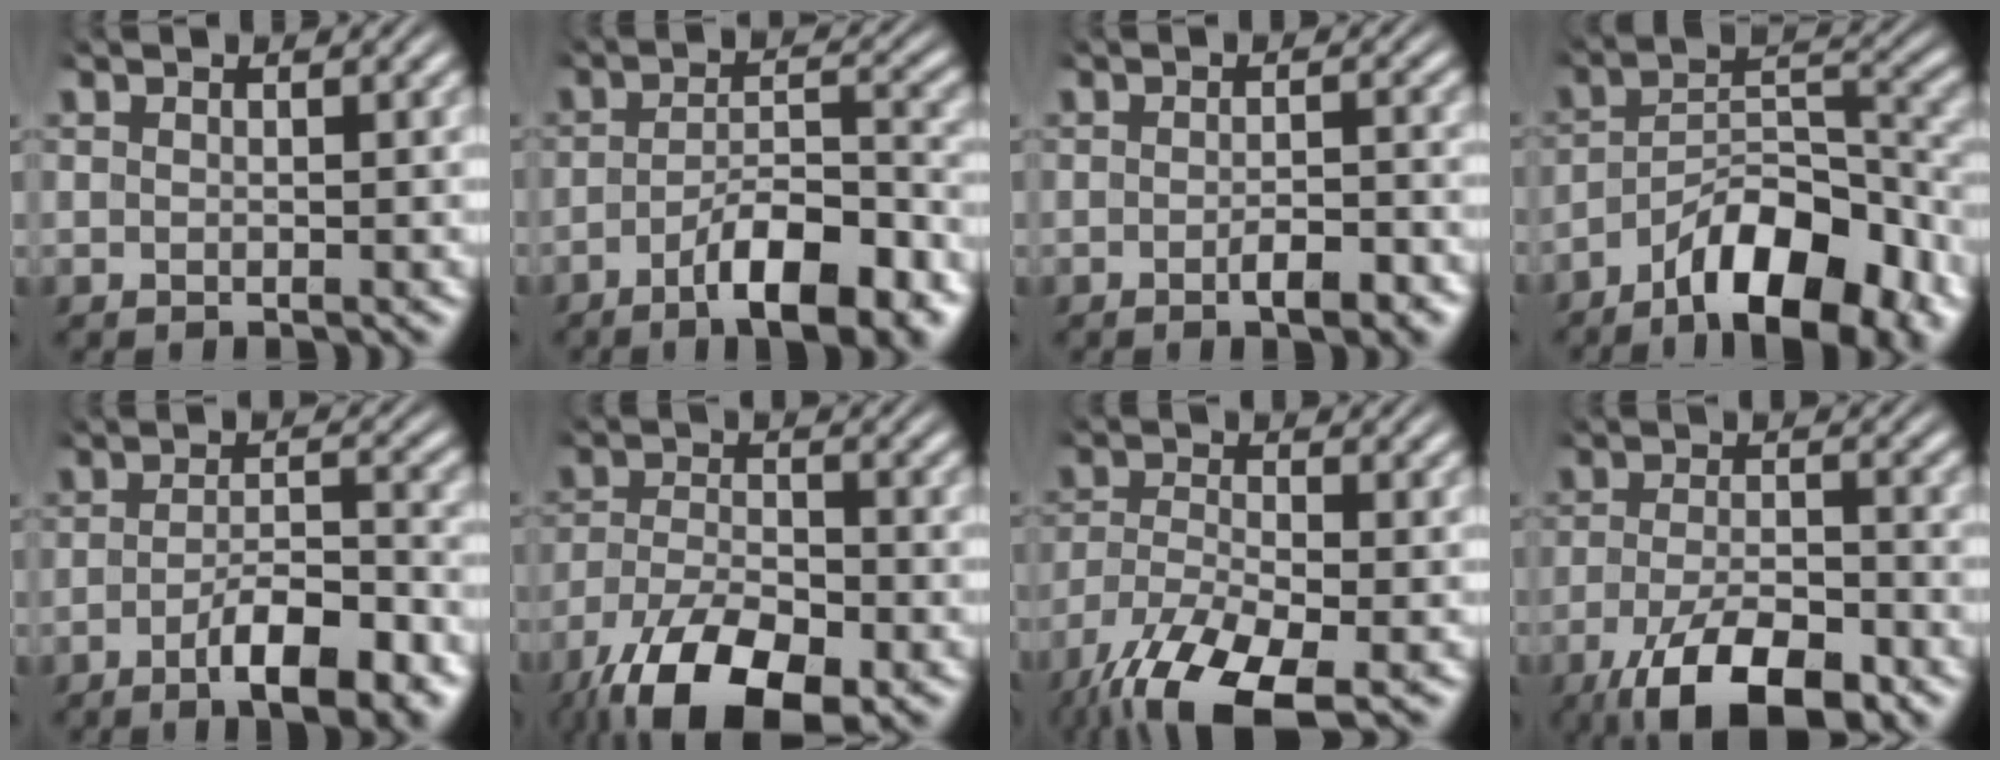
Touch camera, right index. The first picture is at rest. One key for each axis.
{"total": 8.3, "fx": -5.0, "fy": 3.0, "fz": 5.9, "tx": -0.087, "ty": -0.011, "tz": -0.078}
{"total": 2.9, "fx": -1.8, "fy": 1.3, "fz": 1.9, "tx": -0.020, "ty": 0.006, "tz": -0.041}
{"total": 11.1, "fx": -6.8, "fy": 4.7, "fz": 7.5, "tx": -0.095, "ty": -0.010, "tz": -0.107}
{"total": 7.0, "fx": -3.9, "fy": 2.5, "fz": 5.3, "tx": -0.076, "ty": -0.012, "tz": -0.065}
{"total": 10.3, "fx": -6.1, "fy": 5.4, "fz": 6.3, "tx": -0.121, "ty": -0.039, "tz": -0.079}
{"total": 8.4, "fx": -4.6, "fy": 4.3, "fz": 5.6, "tx": -0.127, "ty": -0.041, "tz": -0.056}
{"total": 9.9, "fx": -6.4, "fy": 4.3, "fz": 6.2, "tx": -0.116, "ty": -0.040, "tz": -0.083}